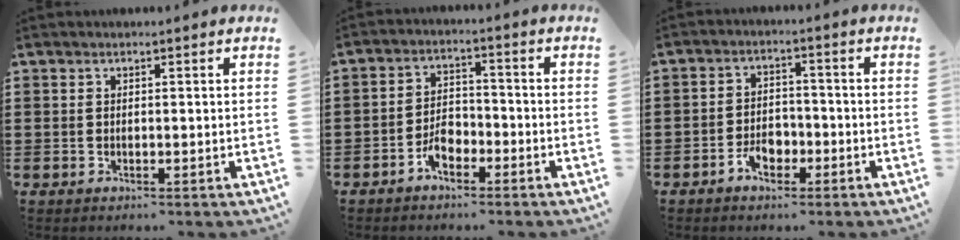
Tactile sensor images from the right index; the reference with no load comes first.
{"total": 4.0, "force": [-2.6, 2.1, 2.3], "torque": [-0.048, 0.003, -0.049]}
{"total": 4.0, "force": [-2.3, 2.4, 2.3], "torque": [-0.041, 0.005, -0.041]}